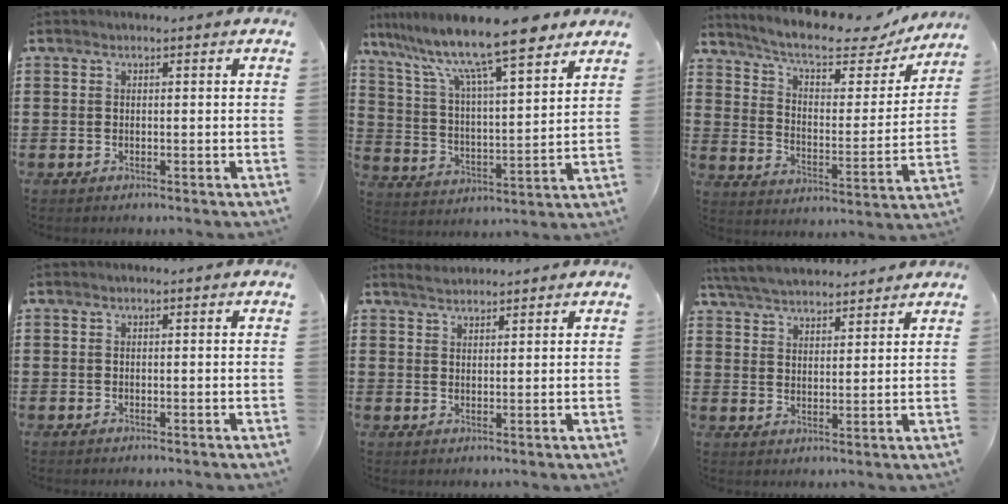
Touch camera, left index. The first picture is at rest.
{"total": 13.0, "force": [10.6, 1.4, 7.4], "torque": [-0.172, -0.053, 0.177]}
{"total": 9.0, "force": [7.5, 1.7, 4.7], "torque": [-0.105, -0.044, 0.123]}
{"total": 0.0}
{"total": 2.1, "force": [2.1, 0.4, 0.3], "torque": [-0.011, 0.004, 0.041]}
{"total": 5.6, "force": [5.3, 1.0, 1.3], "torque": [-0.044, -0.014, 0.099]}